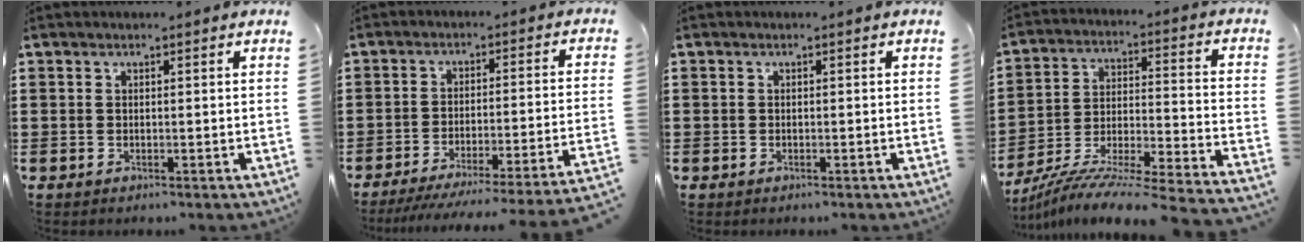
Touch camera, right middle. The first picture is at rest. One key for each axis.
{"total": 5.3, "fx": -4.4, "fy": -0.7, "fz": 3.0, "tx": -0.048, "ty": -0.023, "tz": -0.089}
{"total": 0.5, "fx": -0.2, "fy": 0.5, "fz": 0.0, "tx": -0.001, "ty": 0.004, "tz": -0.005}
{"total": 8.2, "fx": -7.5, "fy": -1.1, "fz": 3.1, "tx": -0.054, "ty": -0.012, "tz": -0.159}